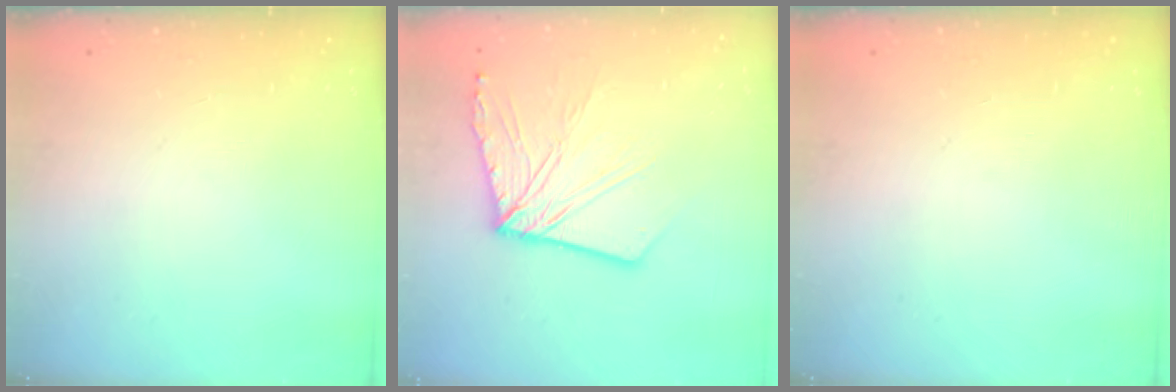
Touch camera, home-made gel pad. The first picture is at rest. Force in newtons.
{"total": 13.5, "press": 13.4, "slide": 1.6}
{"total": 0.0}